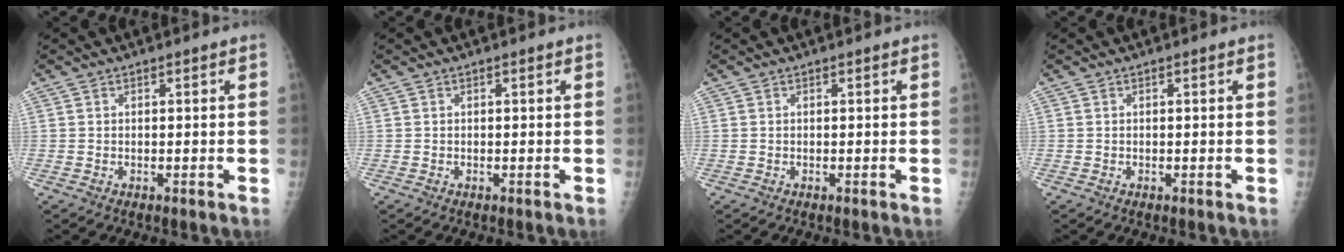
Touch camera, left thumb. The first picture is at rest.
{"total": 0.0}
{"total": 0.0}
{"total": 0.0}